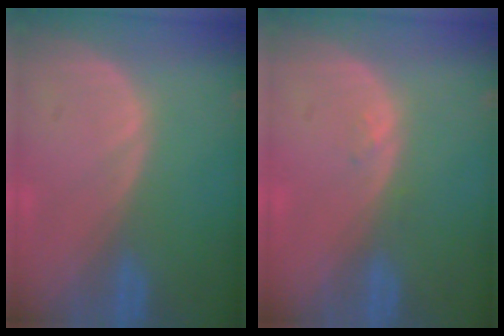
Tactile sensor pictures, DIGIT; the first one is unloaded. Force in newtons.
{"total": 0.9, "press": 0.8, "slide": 0.4}